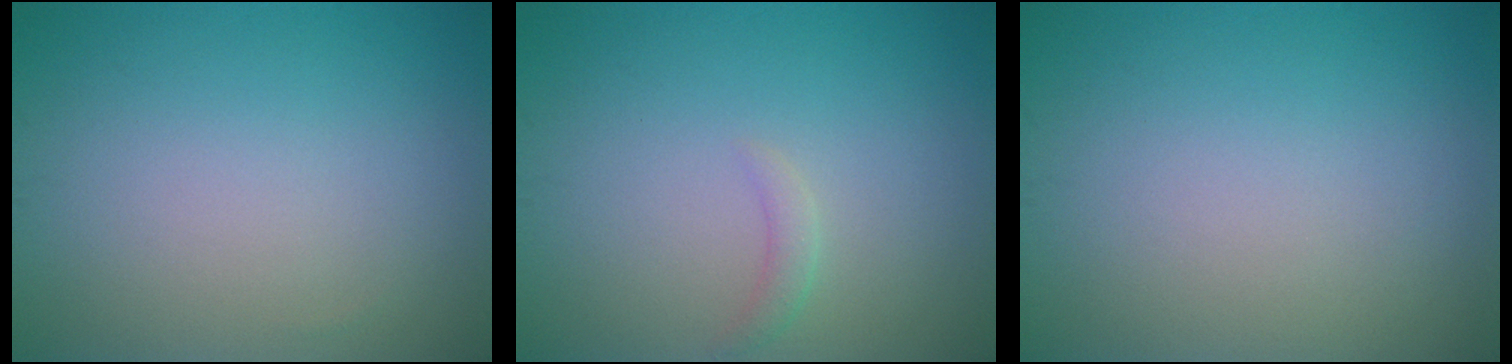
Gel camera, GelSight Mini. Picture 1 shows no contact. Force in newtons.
{"total": 1.0, "press": 1.0, "slide": 0.1}
{"total": 0.0}